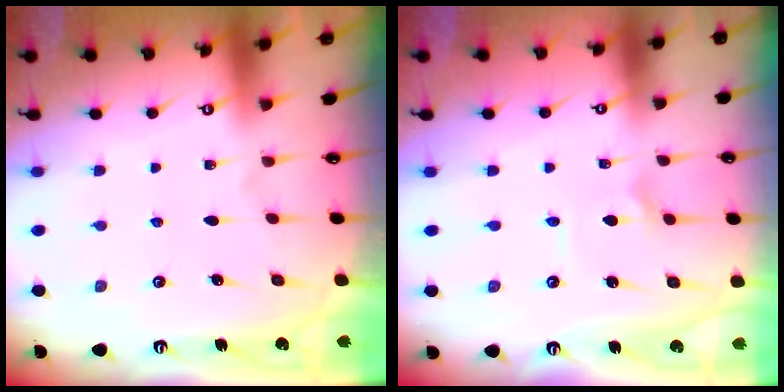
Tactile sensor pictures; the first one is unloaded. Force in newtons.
{"total": 2.2, "press": 2.2, "slide": 0.2}